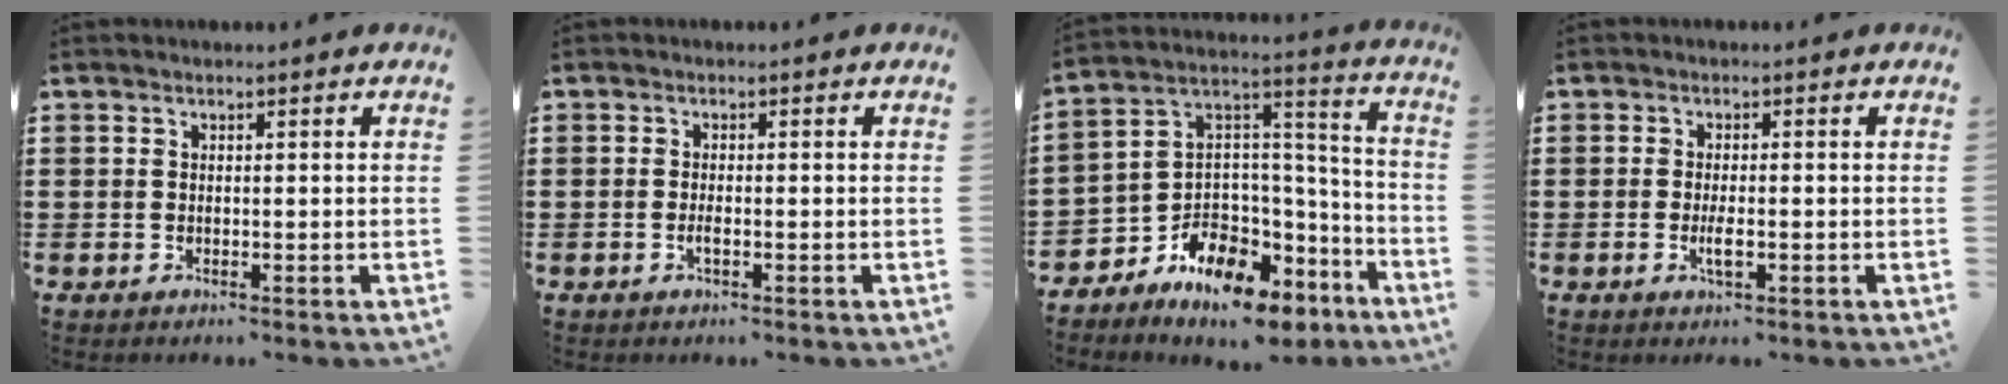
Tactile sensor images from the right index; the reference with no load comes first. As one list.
[{"total": 1.1, "force": [-0.3, 0.1, 1.0], "torque": [-0.018, -0.004, -0.004]}, {"total": 7.7, "force": [-6.1, 4.6, 0.7], "torque": [-0.032, -0.003, -0.114]}, {"total": 2.8, "force": [-0.8, 0.7, 2.6], "torque": [-0.059, -0.007, -0.019]}]